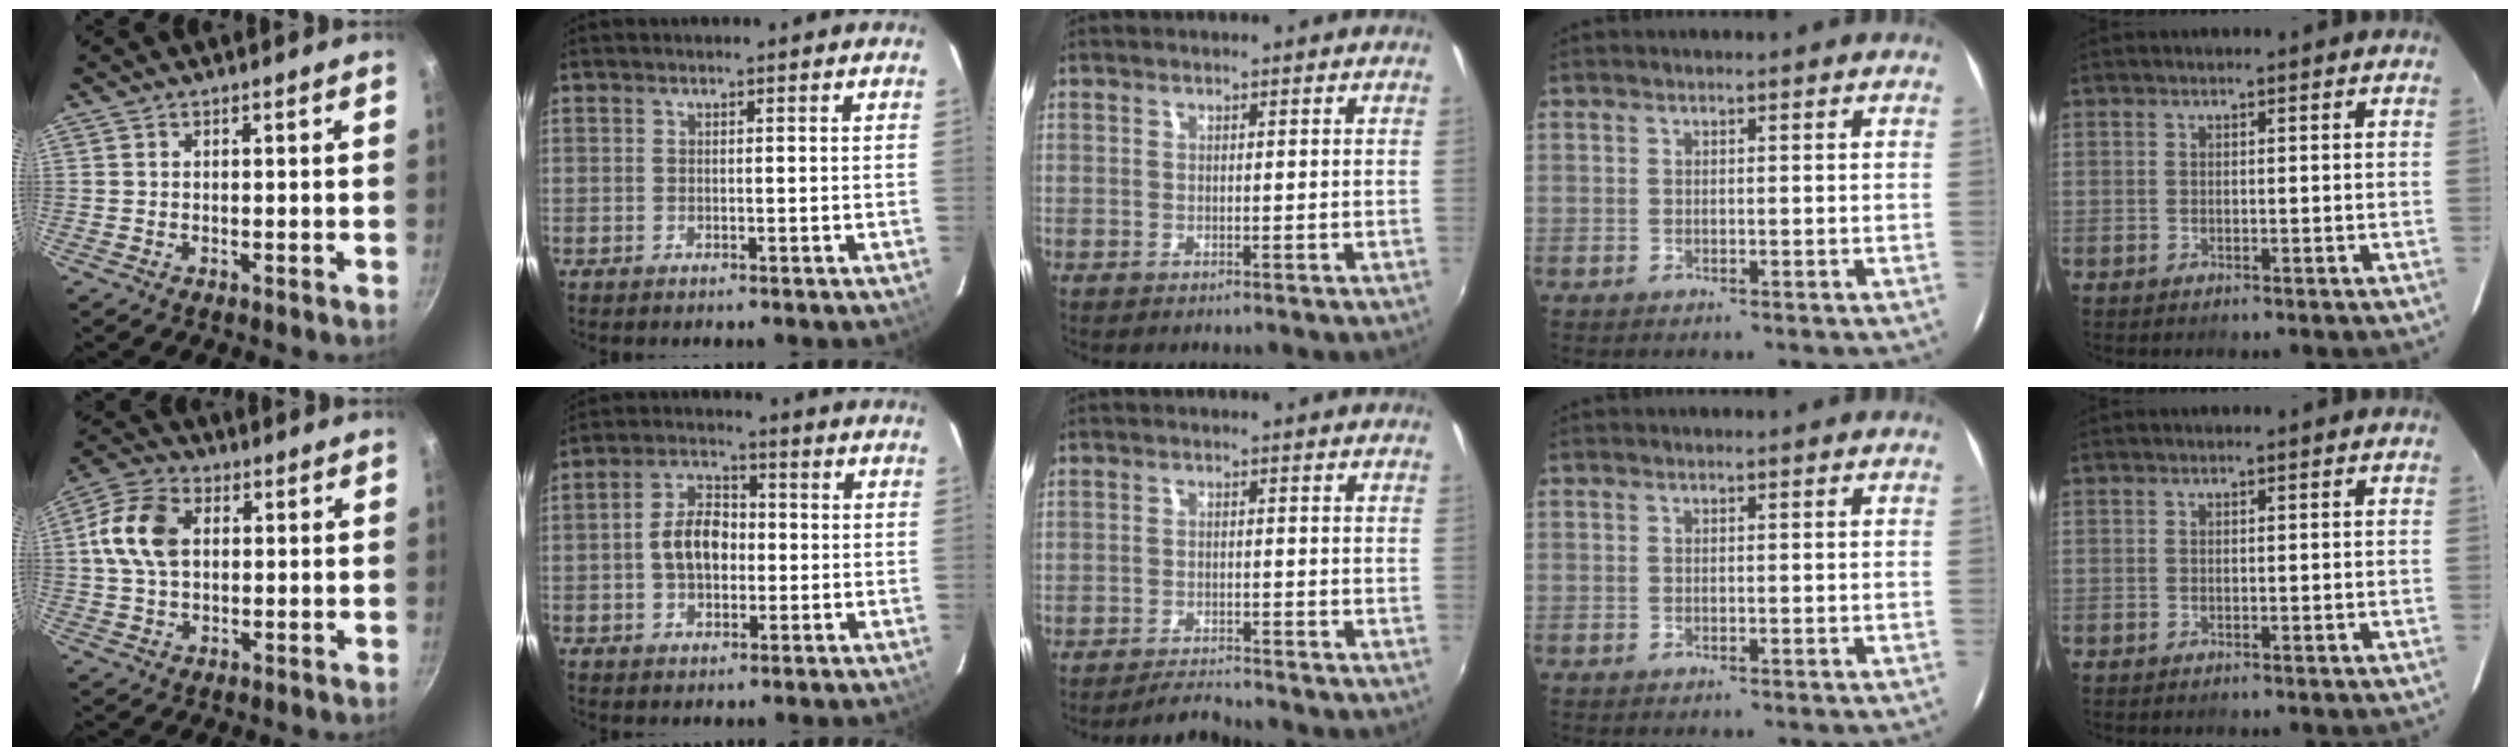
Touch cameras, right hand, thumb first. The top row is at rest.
{"thumb": {"total": 11.0, "force": [1.8, 7.4, 7.9], "torque": [-0.140, 0.014, 0.023]}, "index": {"total": 7.4, "force": [-0.9, 4.8, 5.7], "torque": [-0.107, 0.020, -0.012]}, "middle": {"total": 3.5, "force": [-3.5, -0.1, 0.5], "torque": [-0.025, -0.005, -0.063]}}